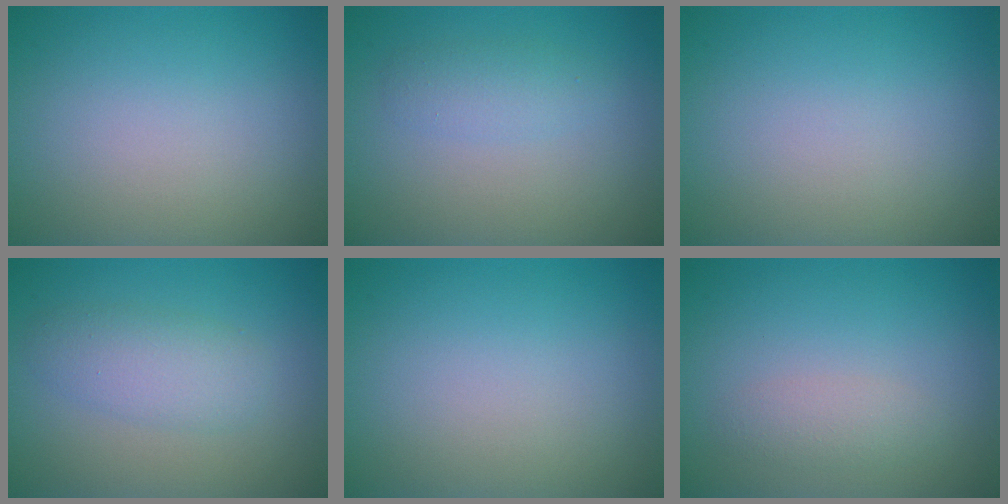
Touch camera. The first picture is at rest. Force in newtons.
{"total": 1.7, "press": 1.7, "slide": 0.0}
{"total": 0.0}
{"total": 2.4, "press": 2.3, "slide": 0.1}
{"total": 0.0}
{"total": 1.5, "press": 1.5, "slide": 0.1}